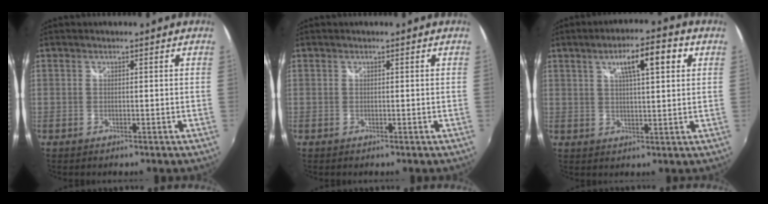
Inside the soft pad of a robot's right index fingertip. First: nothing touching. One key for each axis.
{"total": 0.0}
{"total": 9.0, "fx": 3.7, "fy": 2.0, "fz": 7.9, "tx": -0.129, "ty": 0.017, "tz": 0.059}